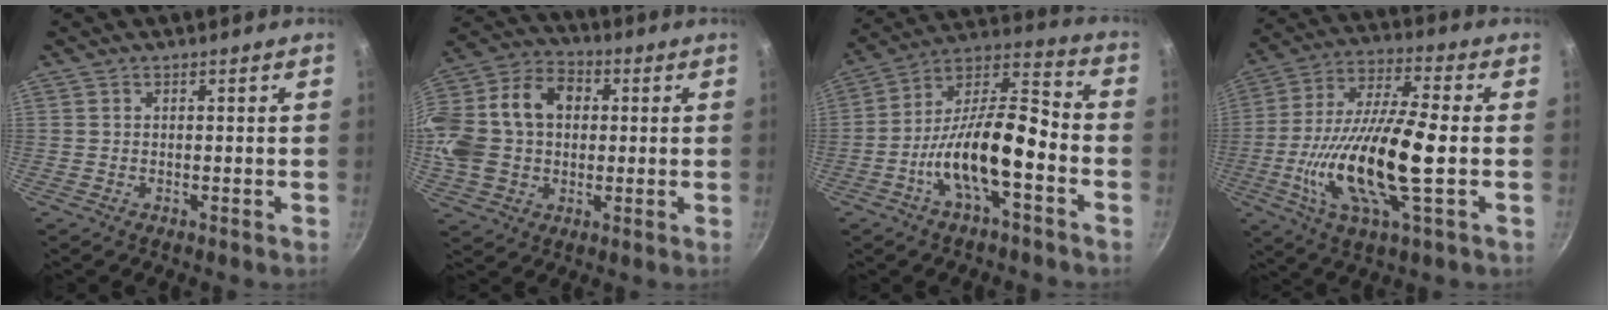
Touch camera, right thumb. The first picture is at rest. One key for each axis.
{"total": 22.3, "fx": 2.3, "fy": 16.9, "fz": 14.4, "tx": -0.288, "ty": 0.050, "tz": 0.034}
{"total": 16.5, "fx": -5.8, "fy": 6.0, "fz": 14.2, "tx": -0.240, "ty": 0.051, "tz": -0.116}
{"total": 19.5, "fx": -3.2, "fy": 5.5, "fz": 18.5, "tx": -0.356, "ty": 0.021, "tz": -0.067}